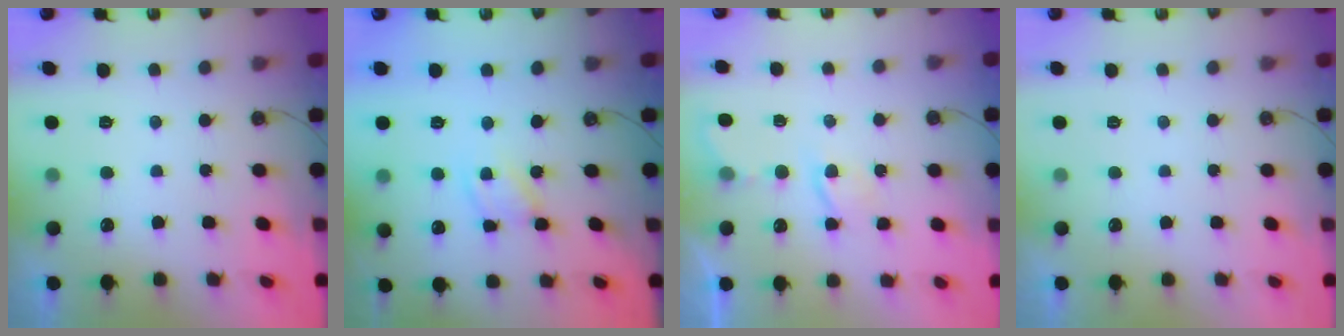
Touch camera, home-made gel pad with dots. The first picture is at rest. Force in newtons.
{"total": 5.8, "press": 5.8, "slide": 0.5}
{"total": 3.3, "press": 3.3, "slide": 0.6}
{"total": 0.0}